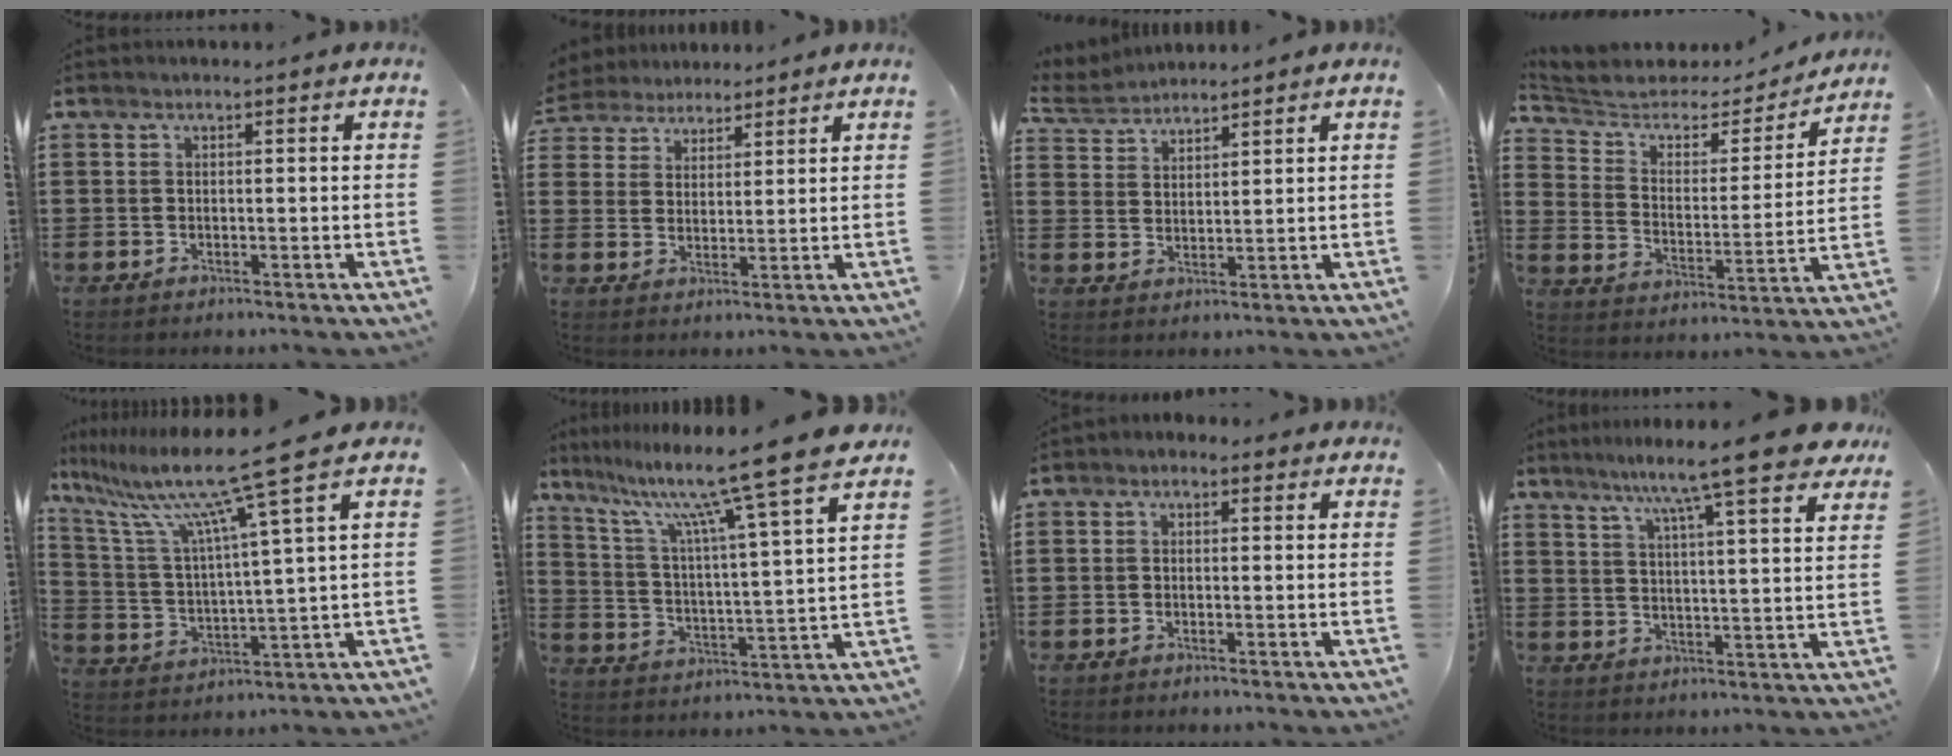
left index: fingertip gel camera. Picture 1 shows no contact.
{"total": 4.1, "force": [3.8, 1.7, -0.2], "torque": [-0.018, -0.008, 0.068]}
{"total": 4.4, "force": [4.2, 1.2, 0.6], "torque": [-0.031, -0.011, 0.078]}
{"total": 4.6, "force": [3.6, 2.4, 1.5], "torque": [-0.056, -0.024, 0.055]}
{"total": 12.3, "force": [9.1, -0.9, 8.2], "torque": [-0.194, -0.046, 0.143]}
{"total": 11.9, "force": [9.8, -1.3, 6.7], "torque": [-0.157, -0.066, 0.151]}
{"total": 0.9, "force": [-0.4, 0.7, 0.4], "torque": [-0.010, 0.003, -0.009]}
{"total": 10.5, "force": [8.7, -0.2, 5.9], "torque": [-0.128, -0.041, 0.142]}